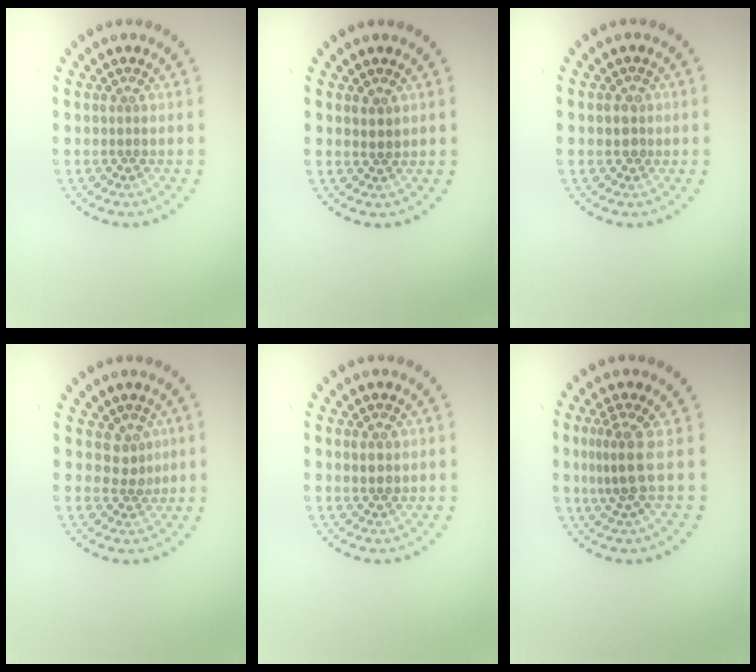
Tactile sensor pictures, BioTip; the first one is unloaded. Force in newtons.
{"total": 1.0, "press": 0.9, "slide": 0.4}
{"total": 1.6, "press": 1.4, "slide": 0.7}
{"total": 1.9, "press": 1.4, "slide": 1.3}
{"total": 1.2, "press": 1.2, "slide": 0.4}
{"total": 2.8, "press": 2.0, "slide": 2.0}